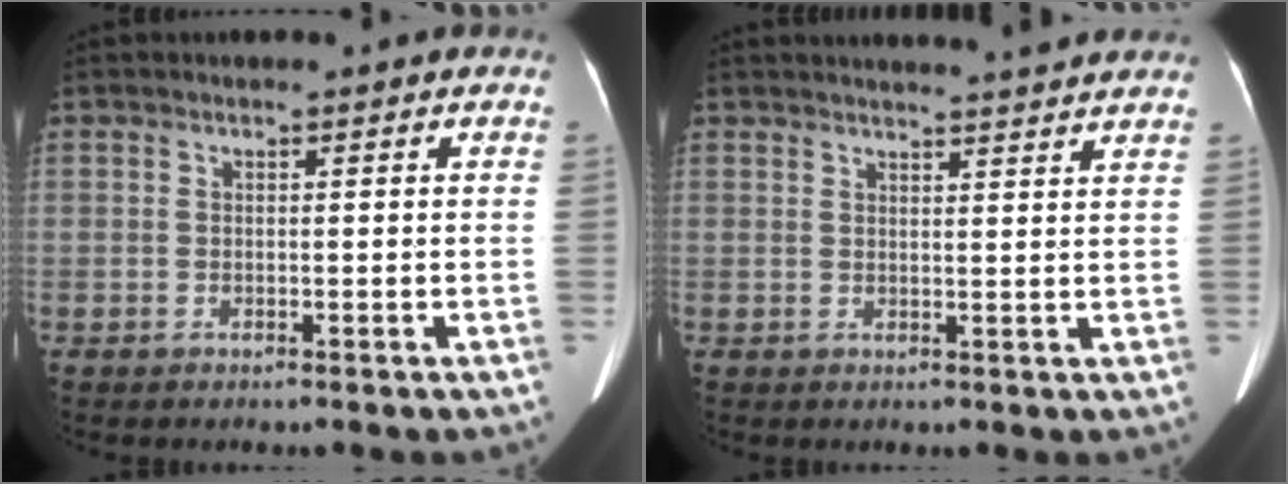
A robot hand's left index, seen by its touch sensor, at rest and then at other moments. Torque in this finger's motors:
{"motor_torque": [0.77, -1.08, 0.03, 0.03]}